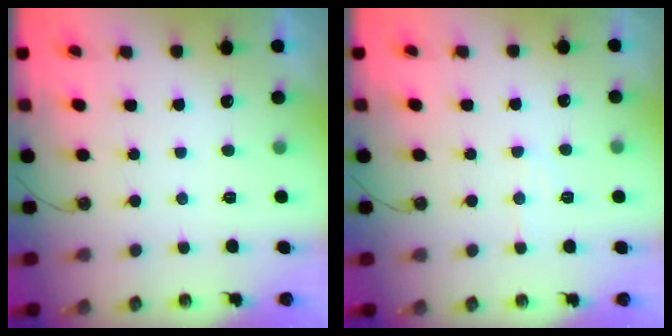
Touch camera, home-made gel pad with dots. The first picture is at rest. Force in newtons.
{"total": 5.5, "press": 5.5, "slide": 0.2}